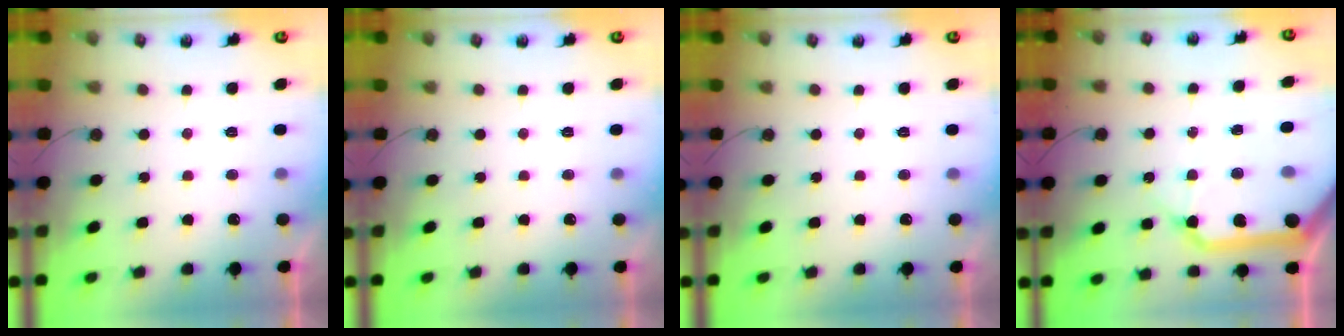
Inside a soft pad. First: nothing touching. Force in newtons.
{"total": 0.0}
{"total": 0.0}
{"total": 21.9, "press": 21.6, "slide": 3.6}